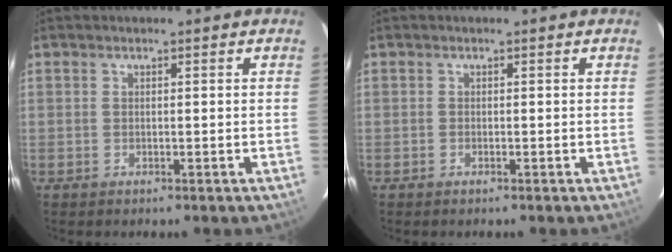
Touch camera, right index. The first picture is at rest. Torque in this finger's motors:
{"motor_torque": [0.14, 0.40, -0.05, 0.00]}